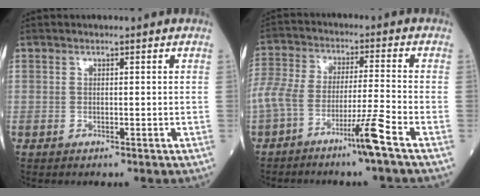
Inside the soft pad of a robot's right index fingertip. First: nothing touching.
{"total": 9.1, "force": [-5.5, -0.4, 7.2], "torque": [-0.160, 0.007, -0.103]}